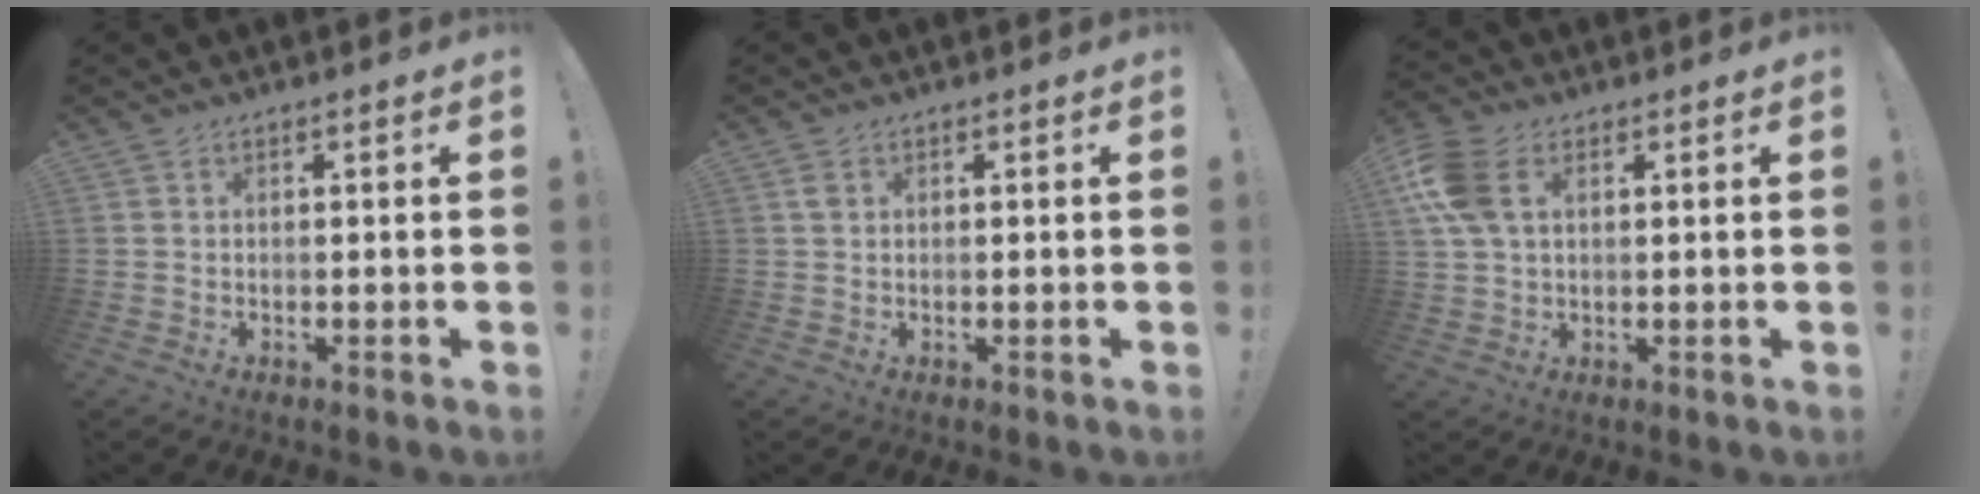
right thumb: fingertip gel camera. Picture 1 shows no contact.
{"total": 1.6, "force": [0.8, 1.1, 0.9], "torque": [-0.019, 0.002, 0.014]}
{"total": 10.0, "force": [3.3, 6.4, 7.0], "torque": [-0.158, 0.006, 0.065]}